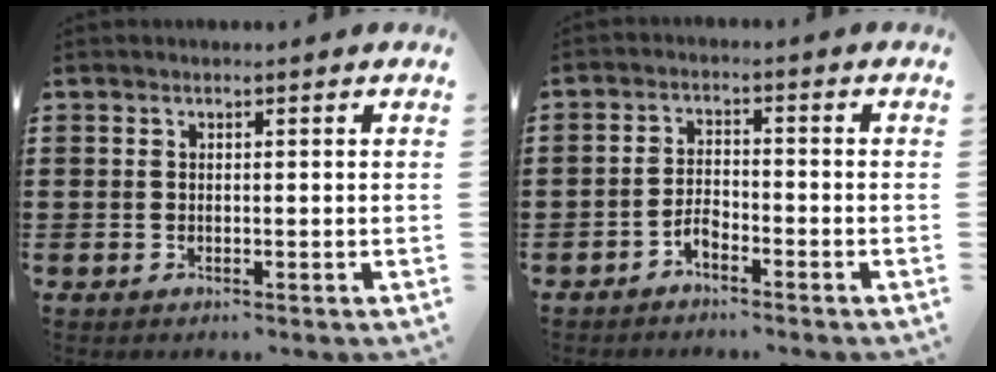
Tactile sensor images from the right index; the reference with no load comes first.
{"total": 2.5, "force": [-2.2, 0.8, 1.0], "torque": [-0.024, 0.007, -0.044]}